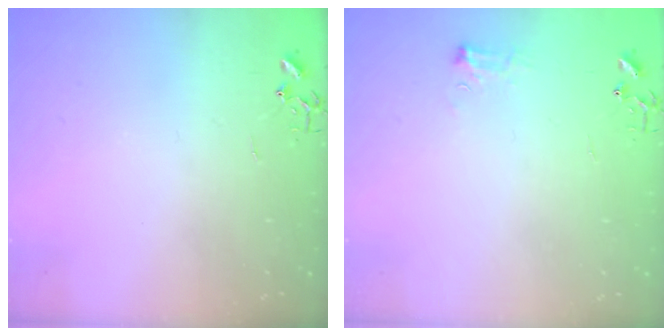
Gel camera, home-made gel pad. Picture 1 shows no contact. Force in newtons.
{"total": 6.2, "press": 6.2, "slide": 0.8}